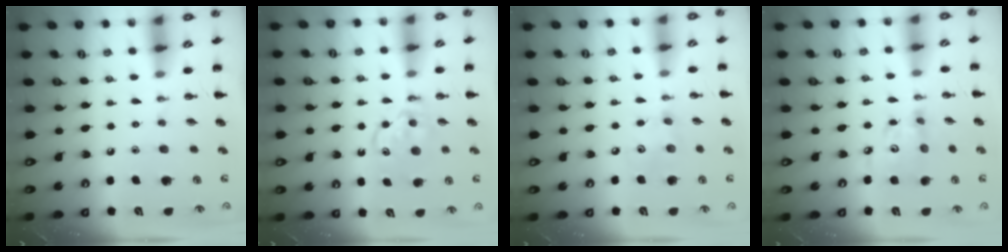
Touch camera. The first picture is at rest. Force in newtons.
{"total": 6.1, "press": 5.9, "slide": 1.6}
{"total": 3.9, "press": 3.8, "slide": 0.7}
{"total": 5.8, "press": 5.7, "slide": 0.9}